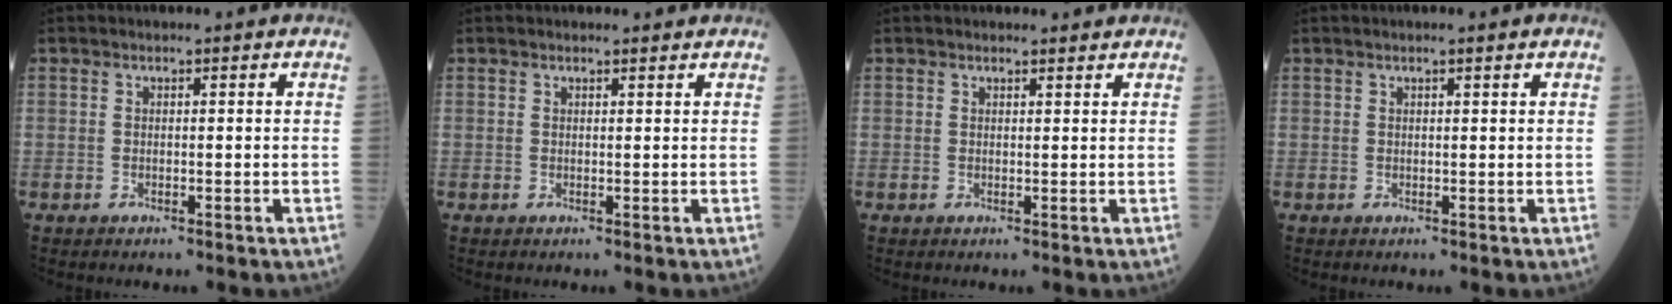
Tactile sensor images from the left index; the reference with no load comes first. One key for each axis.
{"total": 1.1, "fx": 1.1, "fy": 0.2, "fz": -0.1, "tx": -0.009, "ty": -0.001, "tz": 0.014}
{"total": 1.8, "fx": 1.8, "fy": 0.4, "fz": 0.0, "tx": -0.006, "ty": 0.001, "tz": 0.021}
{"total": 1.0, "fx": 0.6, "fy": -0.2, "fz": 0.7, "tx": -0.015, "ty": 0.002, "tz": 0.013}